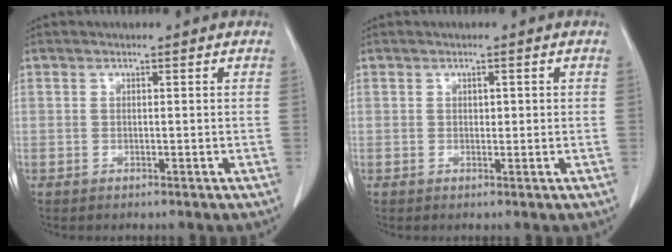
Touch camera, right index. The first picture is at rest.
{"total": 1.0, "force": [0.2, 0.6, 0.8], "torque": [-0.009, 0.001, 0.003]}